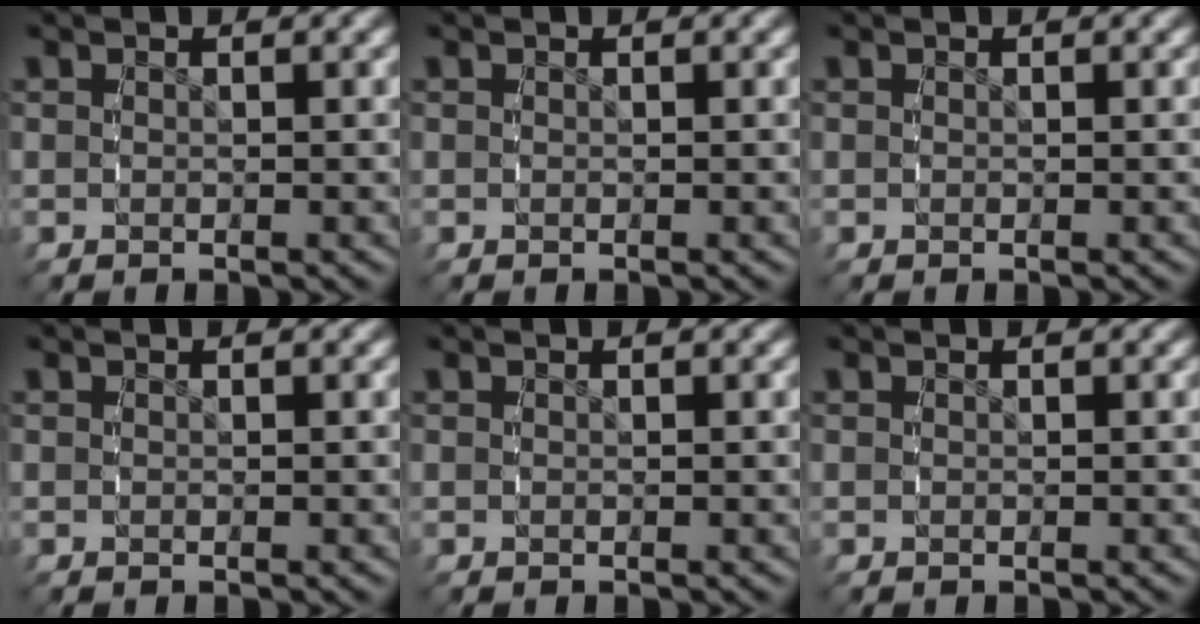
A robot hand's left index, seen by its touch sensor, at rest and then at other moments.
{"total": 0.0}
{"total": 0.0}
{"total": 0.0}
{"total": 0.0}
{"total": 0.0}